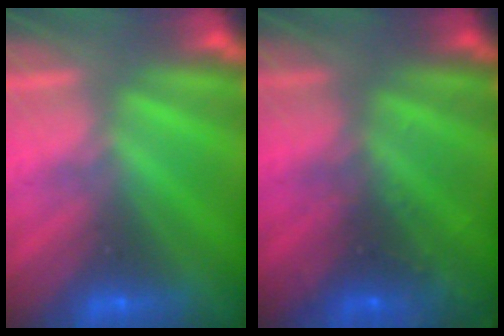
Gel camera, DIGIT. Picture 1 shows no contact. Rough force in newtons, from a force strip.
{"total": 7.3}